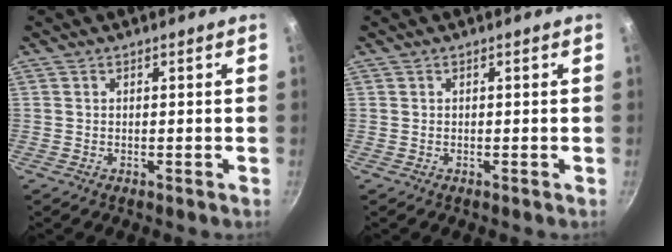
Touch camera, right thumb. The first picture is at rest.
{"total": 0.0}